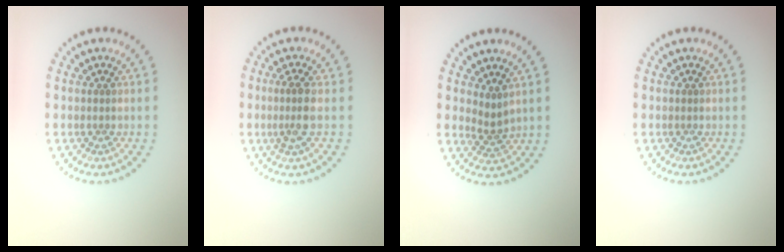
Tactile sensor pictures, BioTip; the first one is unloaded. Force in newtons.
{"total": 2.2, "press": 1.9, "slide": 1.2}
{"total": 1.9, "press": 1.1, "slide": 1.5}
{"total": 0.0}